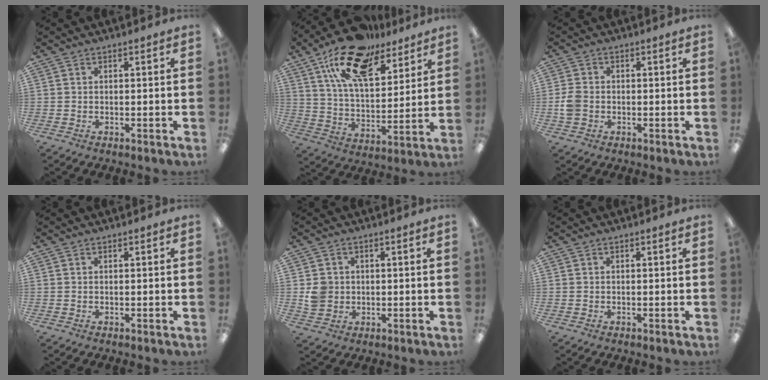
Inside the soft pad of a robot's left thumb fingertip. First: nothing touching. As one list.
[{"total": 18.7, "force": [13.0, 8.0, 10.8], "torque": [-0.193, -0.061, 0.229]}, {"total": 4.2, "force": [-0.8, 3.3, 2.6], "torque": [-0.049, 0.007, -0.013]}, {"total": 0.0}, {"total": 4.9, "force": [0.4, 4.6, 1.6], "torque": [-0.020, 0.007, 0.008]}, {"total": 0.0}]